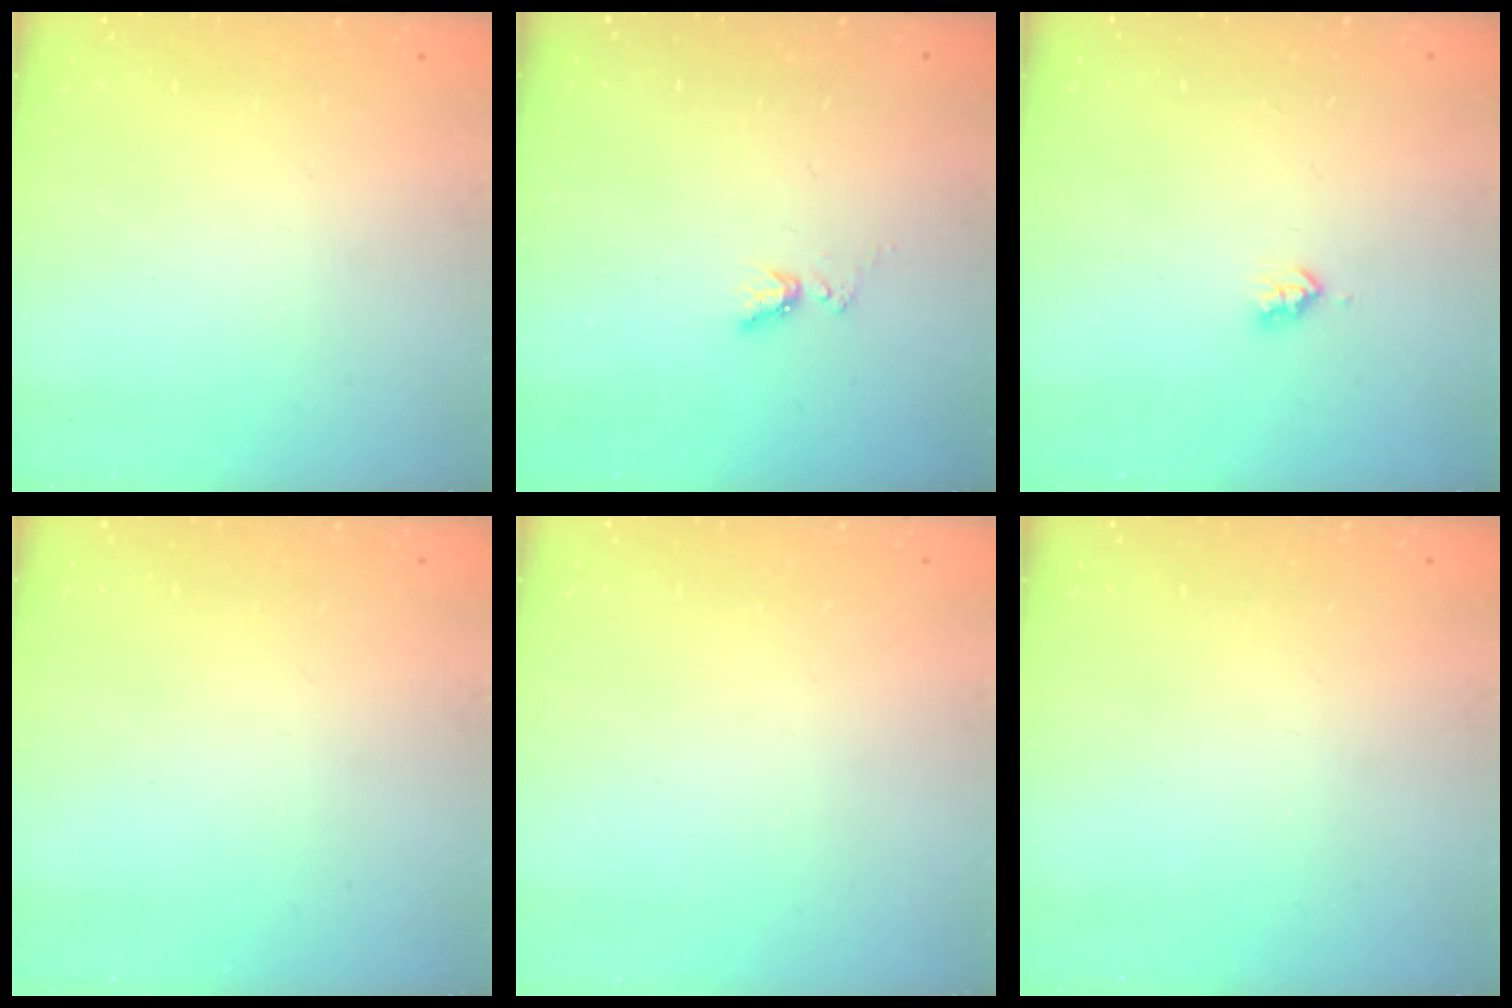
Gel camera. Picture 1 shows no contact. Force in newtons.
{"total": 4.4, "press": 4.4, "slide": 0.6}
{"total": 3.1, "press": 3.1, "slide": 0.4}
{"total": 0.0}
{"total": 0.0}
{"total": 0.0}